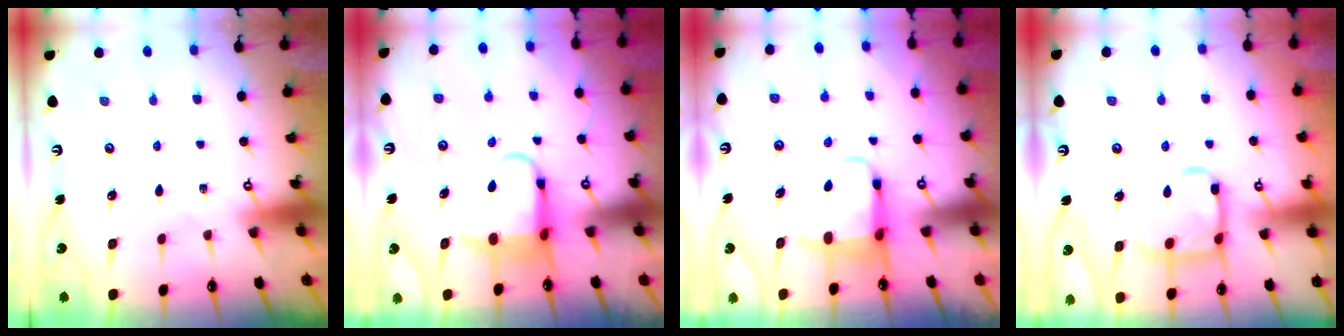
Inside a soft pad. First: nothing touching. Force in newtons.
{"total": 6.4, "press": 6.4, "slide": 0.8}
{"total": 5.1, "press": 5.0, "slide": 0.4}
{"total": 13.3, "press": 13.3, "slide": 1.1}